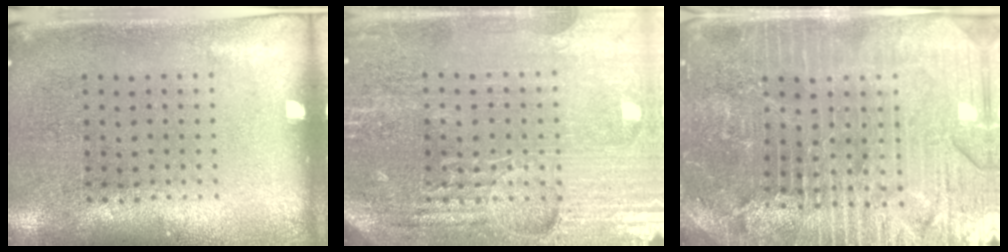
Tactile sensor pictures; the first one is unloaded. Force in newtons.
{"total": 4.9, "press": 4.6, "slide": 1.7}
{"total": 5.4, "press": 4.9, "slide": 2.3}